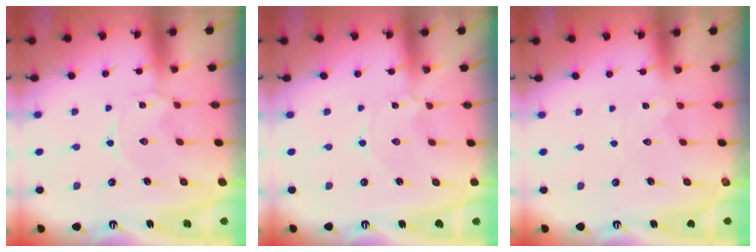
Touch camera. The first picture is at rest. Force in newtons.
{"total": 0.0}
{"total": 0.7, "press": 0.7, "slide": 0.1}